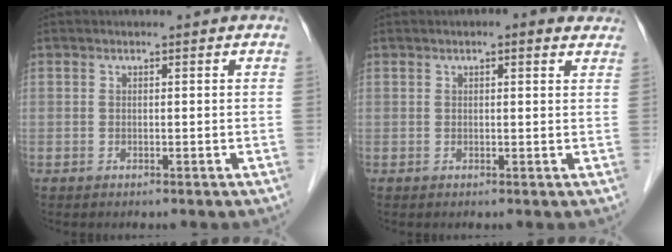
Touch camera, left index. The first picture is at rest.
{"total": 3.5, "force": [2.4, 1.1, 2.3], "torque": [-0.023, 0.017, 0.024]}